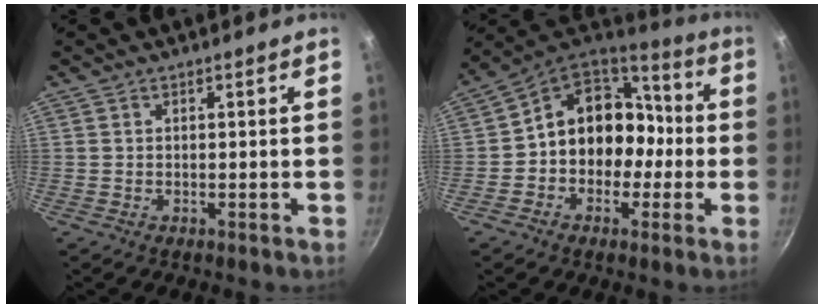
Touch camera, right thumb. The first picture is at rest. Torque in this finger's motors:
{"motor_torque": [-0.18, 0.64, 0.05, -0.01, 0.12]}